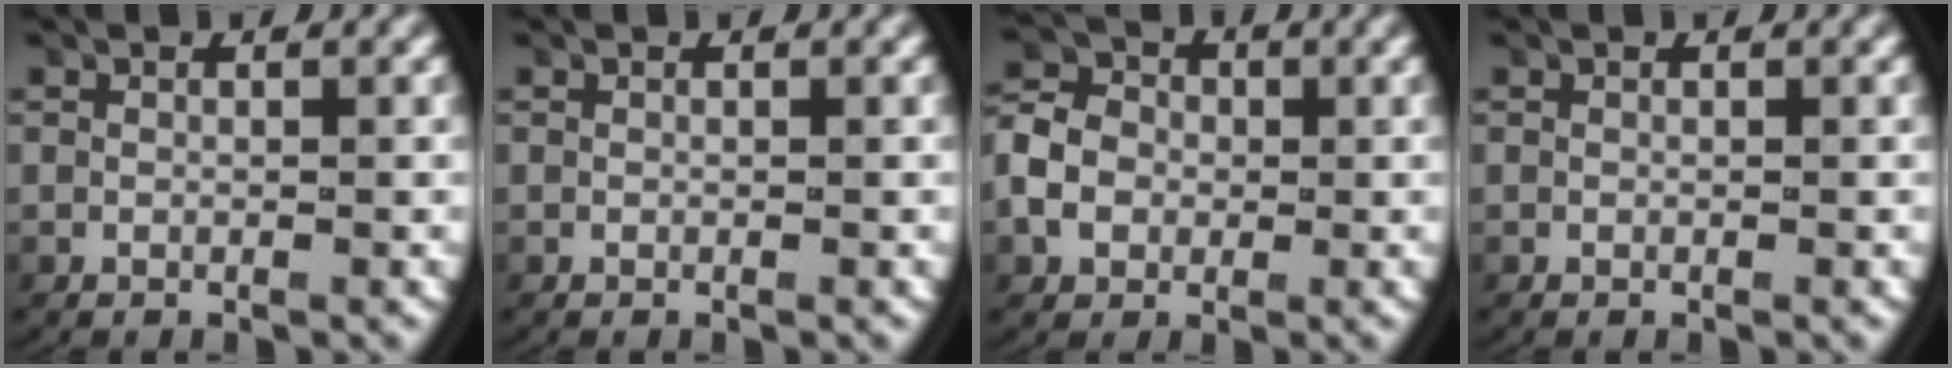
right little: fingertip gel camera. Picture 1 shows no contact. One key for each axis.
{"total": 0.0}
{"total": 4.8, "fx": -0.2, "fy": 4.1, "fz": 2.4, "tx": -0.050, "ty": 0.004, "tz": -0.010}
{"total": 0.0}